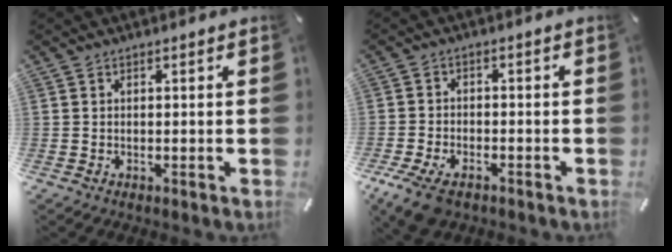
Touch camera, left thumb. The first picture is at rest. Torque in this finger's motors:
{"motor_torque": [0.39, 1.55, 0.58, 0.40, 0.10]}